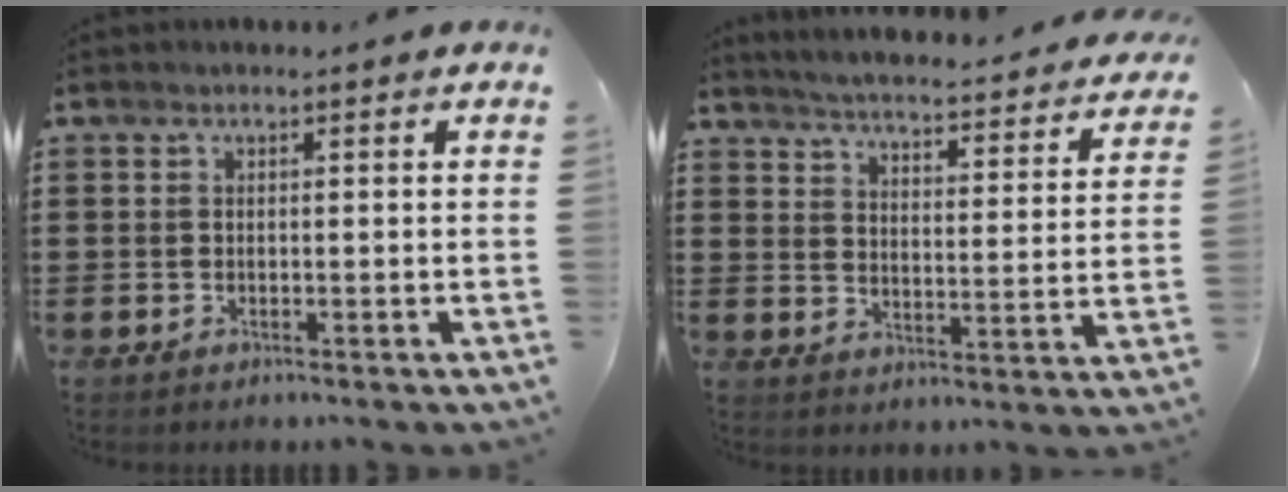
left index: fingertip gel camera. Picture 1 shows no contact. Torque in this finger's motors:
{"motor_torque": [1.07, -1.07, 0.46, 0.05]}